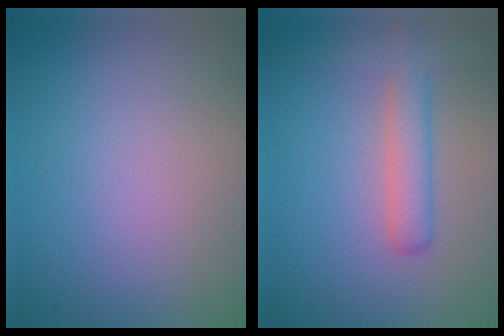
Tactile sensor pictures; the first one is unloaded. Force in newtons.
{"total": 3.5, "press": 3.5, "slide": 0.1}